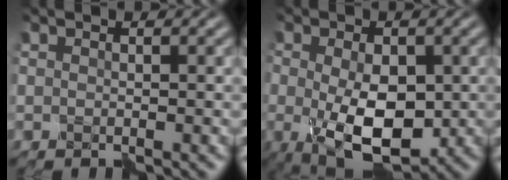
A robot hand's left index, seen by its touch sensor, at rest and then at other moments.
{"total": 7.2, "force": [-1.6, 3.8, 6.0], "torque": [-0.108, -0.014, -0.020]}